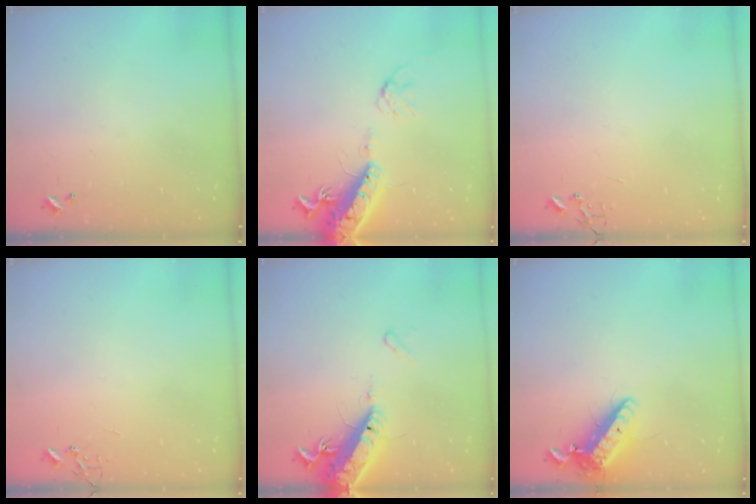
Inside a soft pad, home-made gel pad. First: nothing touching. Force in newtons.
{"total": 16.2, "press": 15.7, "slide": 3.7}
{"total": 0.0}
{"total": 0.0}
{"total": 16.9, "press": 16.5, "slide": 3.9}
{"total": 14.3, "press": 14.1, "slide": 2.6}